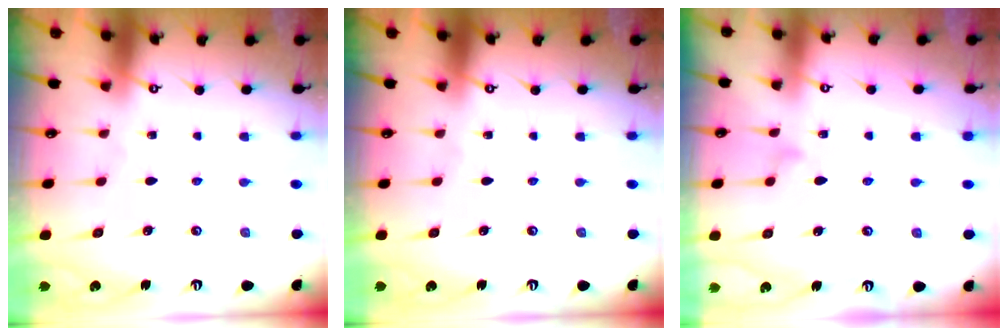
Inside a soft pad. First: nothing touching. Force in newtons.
{"total": 0.0}
{"total": 8.6, "press": 8.6, "slide": 0.6}